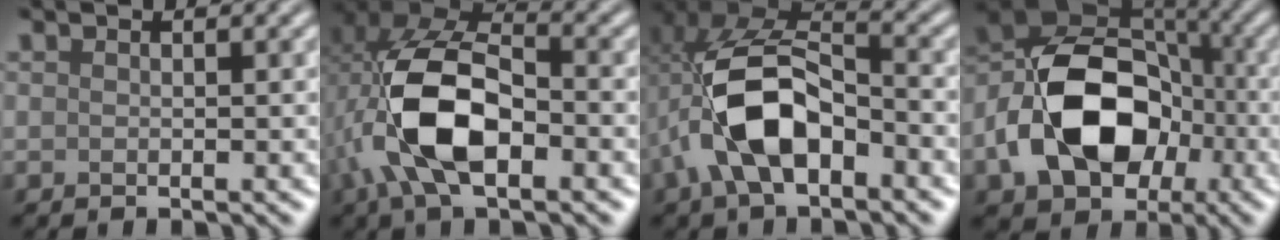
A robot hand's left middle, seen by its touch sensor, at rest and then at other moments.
{"total": 11.1, "force": [-2.2, 6.0, 9.1], "torque": [-0.194, 0.001, -0.044]}
{"total": 9.5, "force": [-2.5, 5.2, 7.6], "torque": [-0.162, 0.012, -0.047]}
{"total": 12.1, "force": [-3.4, 8.4, 8.0], "torque": [-0.147, -0.003, -0.061]}